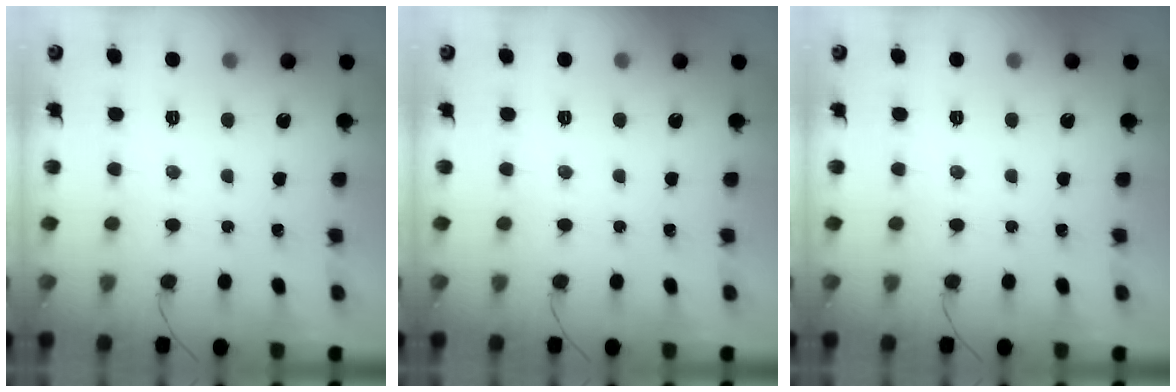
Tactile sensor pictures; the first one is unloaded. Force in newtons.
{"total": 0.0}
{"total": 0.0}